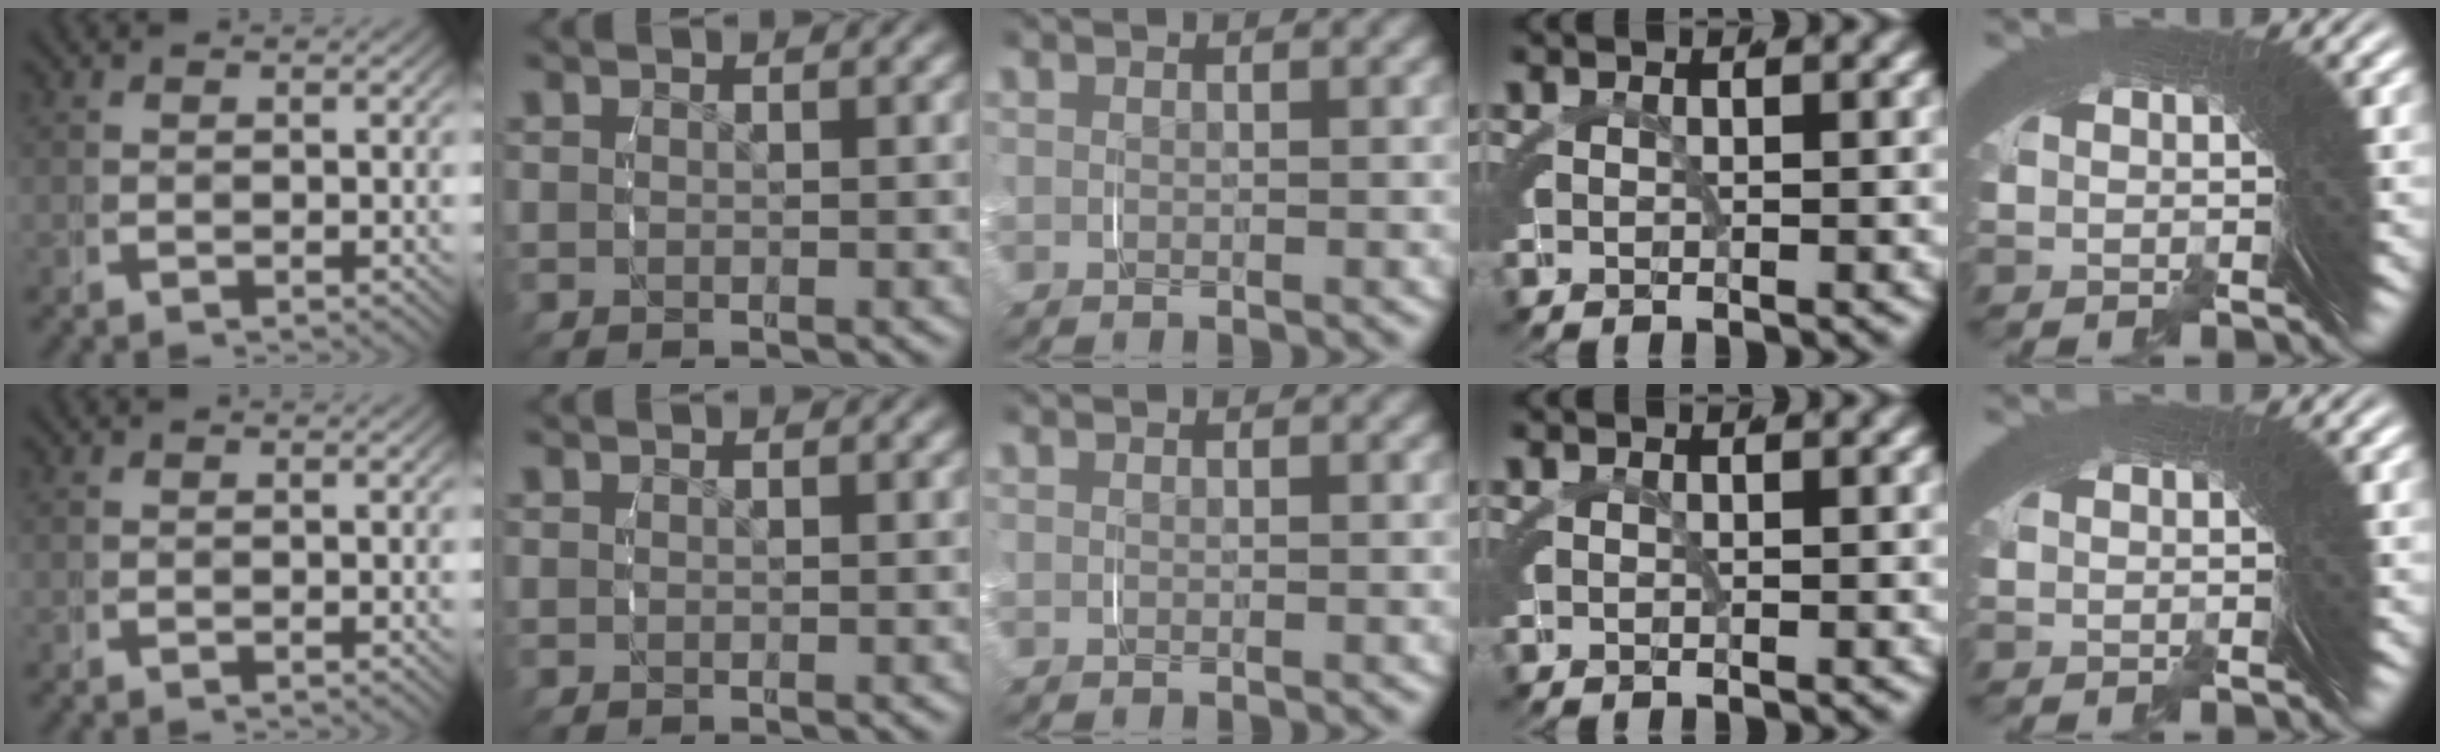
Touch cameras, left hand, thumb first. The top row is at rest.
{}